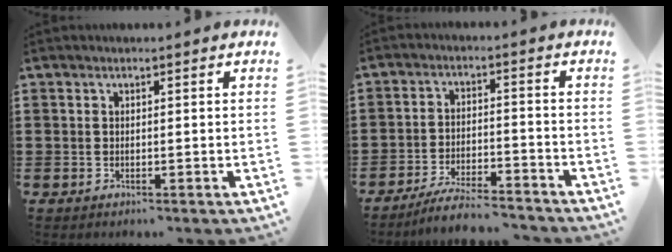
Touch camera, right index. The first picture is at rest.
{"total": 5.6, "force": [-5.3, 0.0, 1.8], "torque": [-0.044, -0.008, -0.104]}